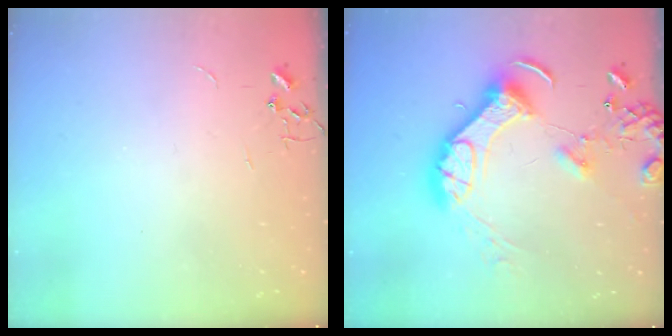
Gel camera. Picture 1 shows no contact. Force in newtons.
{"total": 16.6, "press": 16.4, "slide": 2.4}